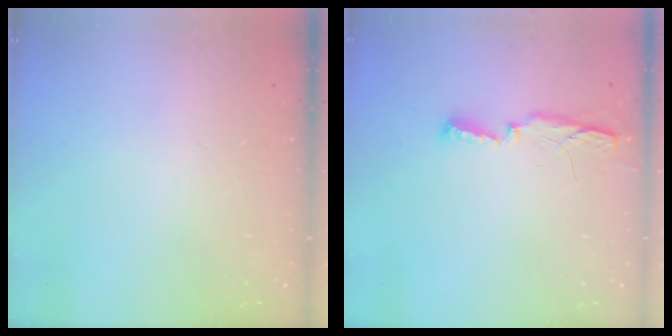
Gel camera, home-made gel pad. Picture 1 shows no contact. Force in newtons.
{"total": 5.0, "press": 4.9, "slide": 0.9}